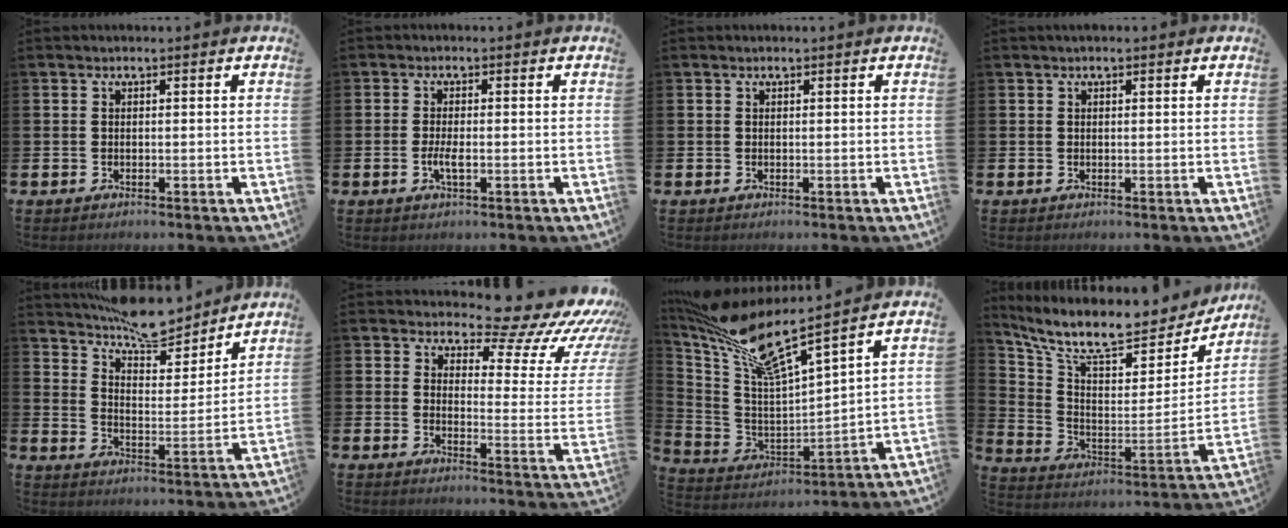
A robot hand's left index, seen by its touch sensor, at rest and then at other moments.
{"total": 2.1, "force": [-0.5, 0.6, 2.0], "torque": [-0.043, 0.004, -0.009]}
{"total": 0.0}
{"total": 0.7, "force": [0.5, 0.4, 0.3], "torque": [0.004, 0.001, 0.006]}
{"total": 10.1, "force": [9.4, 2.3, 2.7], "torque": [-0.070, -0.061, 0.174]}
{"total": 8.7, "force": [7.1, 3.2, 4.0], "torque": [-0.051, -0.071, 0.109]}
{"total": 10.6, "force": [8.2, 1.0, 6.6], "torque": [-0.167, -0.060, 0.132]}
{"total": 10.7, "force": [9.1, 2.9, 4.9], "torque": [-0.121, -0.065, 0.150]}